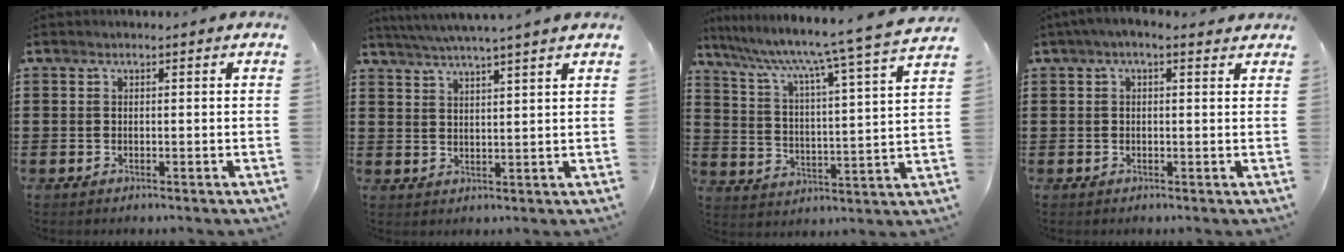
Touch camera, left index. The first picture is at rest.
{"total": 3.8, "force": [3.4, -0.9, 1.2], "torque": [-0.035, -0.013, 0.060]}
{"total": 6.6, "force": [5.2, -1.2, 3.8], "torque": [-0.096, -0.054, 0.073]}
{"total": 1.9, "force": [0.6, 0.7, 1.7], "torque": [-0.033, 0.006, 0.009]}